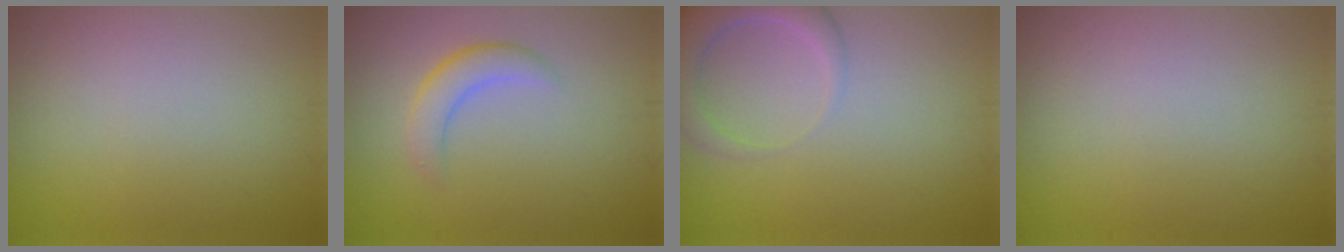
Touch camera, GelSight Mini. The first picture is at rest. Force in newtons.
{"total": 2.6, "press": 2.6, "slide": 0.1}
{"total": 4.8, "press": 4.8, "slide": 0.6}
{"total": 0.0}